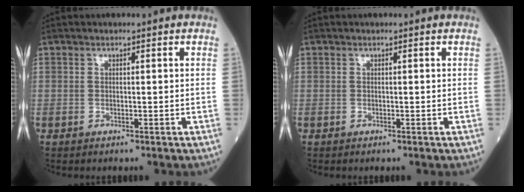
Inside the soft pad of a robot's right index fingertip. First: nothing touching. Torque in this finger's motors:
{"motor_torque": [-0.03, -0.04, 0.00, -0.01]}